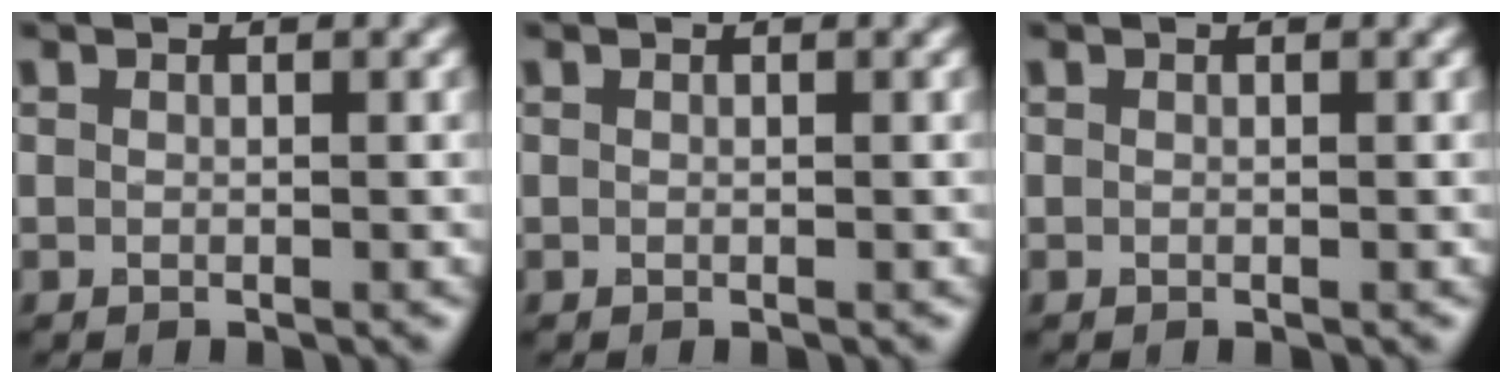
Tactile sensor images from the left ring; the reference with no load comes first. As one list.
[{"total": 0.0}, {"total": 0.0}]